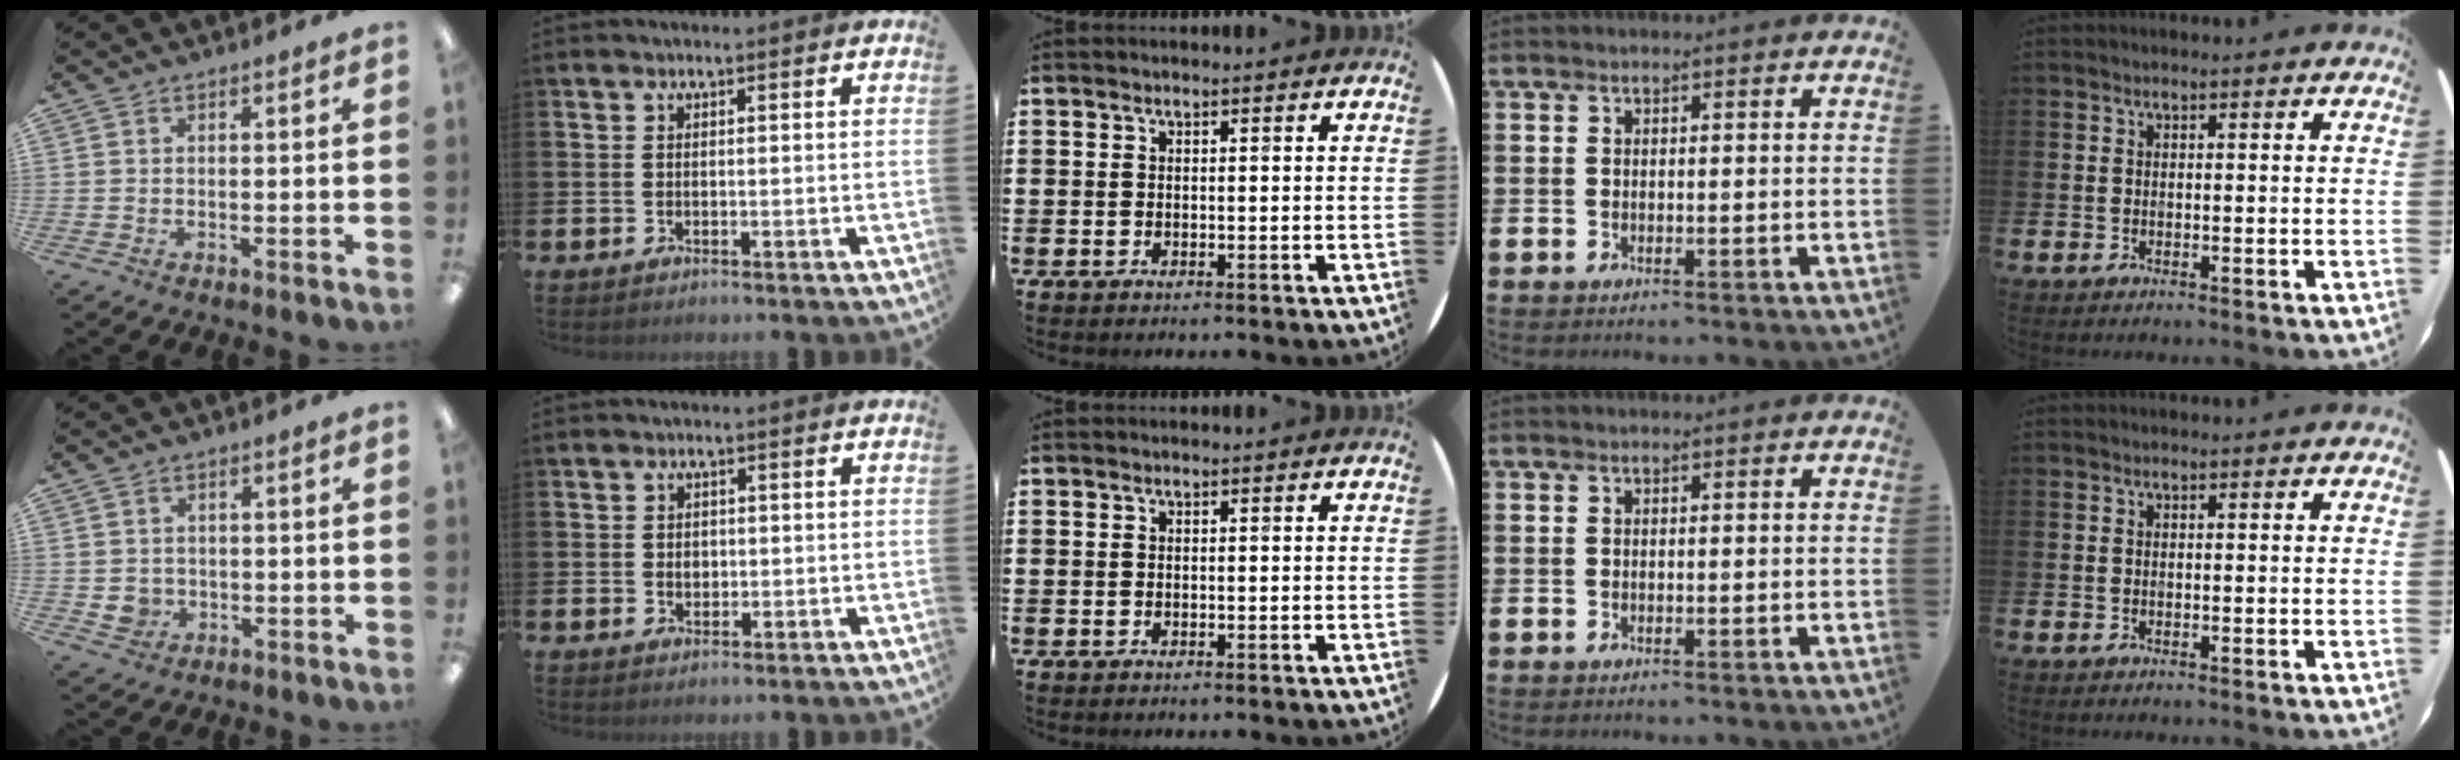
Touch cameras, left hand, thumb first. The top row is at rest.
{"thumb": {"total": 3.2, "force": [-0.3, 3.1, 0.9], "torque": [-0.010, 0.001, -0.005]}, "index": {"total": 1.5, "force": [0.2, 1.2, 0.8], "torque": [0.000, 0.003, -0.001]}}